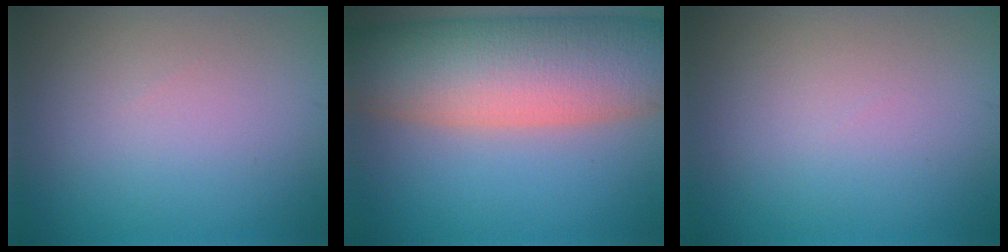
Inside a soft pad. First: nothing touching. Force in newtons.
{"total": 13.2, "press": 13.2, "slide": 0.7}
{"total": 0.0}